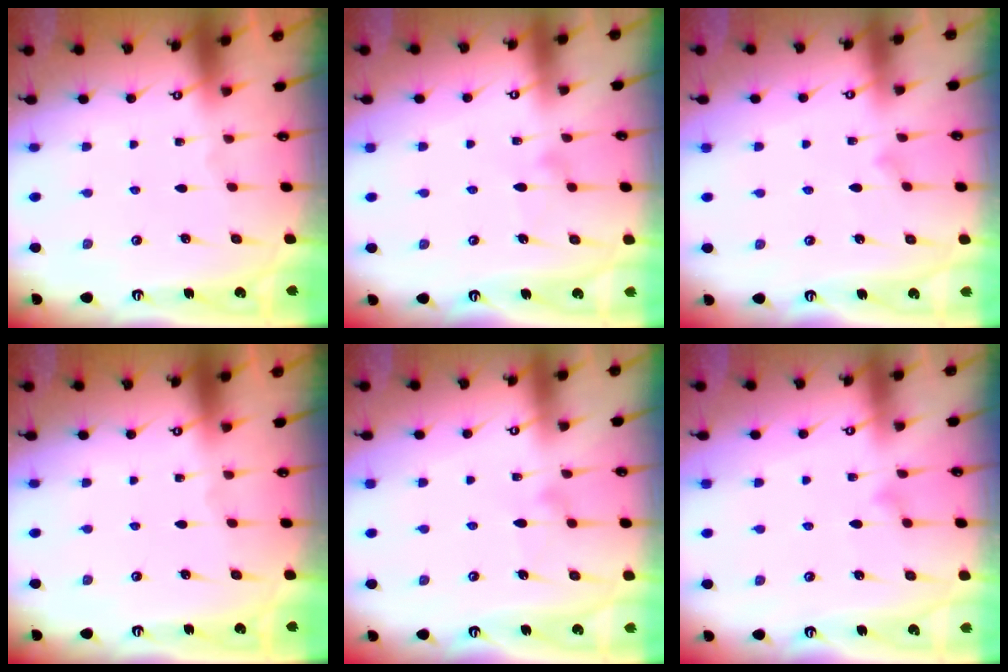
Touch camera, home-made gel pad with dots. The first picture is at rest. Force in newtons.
{"total": 8.3, "press": 8.2, "slide": 0.4}
{"total": 6.8, "press": 6.8, "slide": 0.4}
{"total": 0.0}
{"total": 8.3, "press": 8.2, "slide": 0.4}
{"total": 5.8, "press": 5.8, "slide": 0.3}